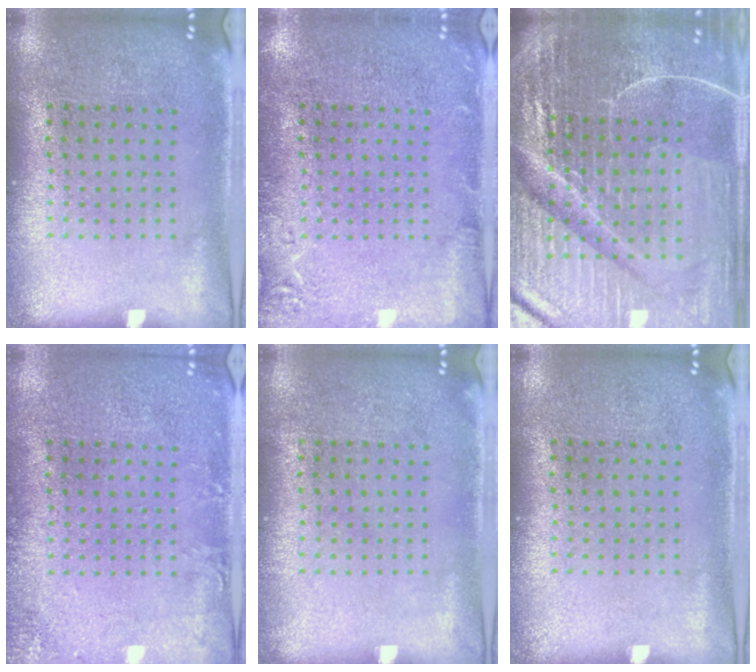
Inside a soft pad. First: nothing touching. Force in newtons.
{"total": 2.0, "press": 2.0, "slide": 0.4}
{"total": 7.1, "press": 6.1, "slide": 3.5}
{"total": 1.7, "press": 1.7, "slide": 0.3}
{"total": 0.0}
{"total": 0.0}